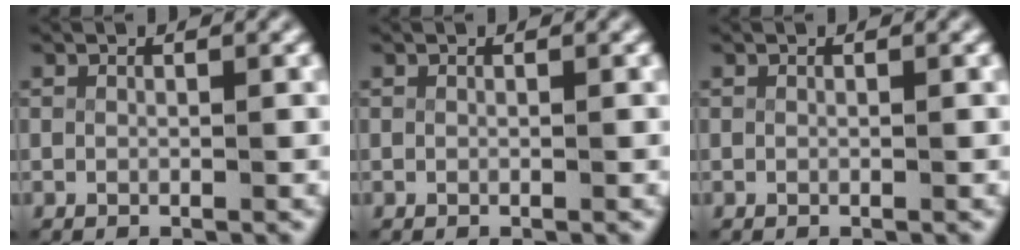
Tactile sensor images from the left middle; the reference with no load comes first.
{"total": 0.0}
{"total": 0.0}